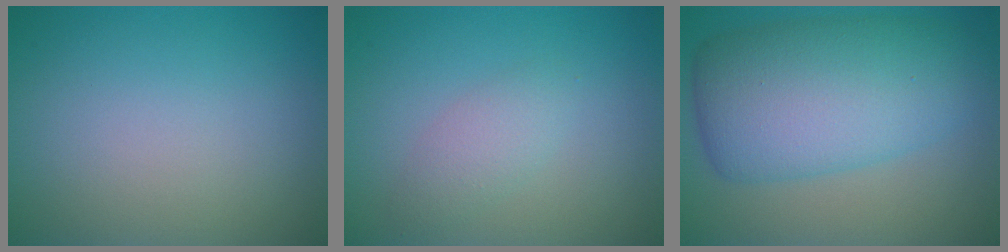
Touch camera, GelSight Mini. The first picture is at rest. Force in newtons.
{"total": 1.9, "press": 1.9, "slide": 0.2}
{"total": 9.6, "press": 9.6, "slide": 0.3}